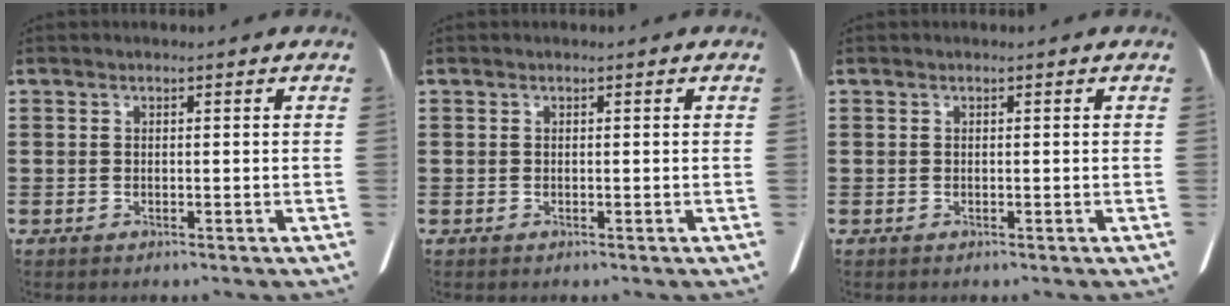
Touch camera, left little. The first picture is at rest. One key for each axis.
{"total": 0.0}
{"total": 0.0}